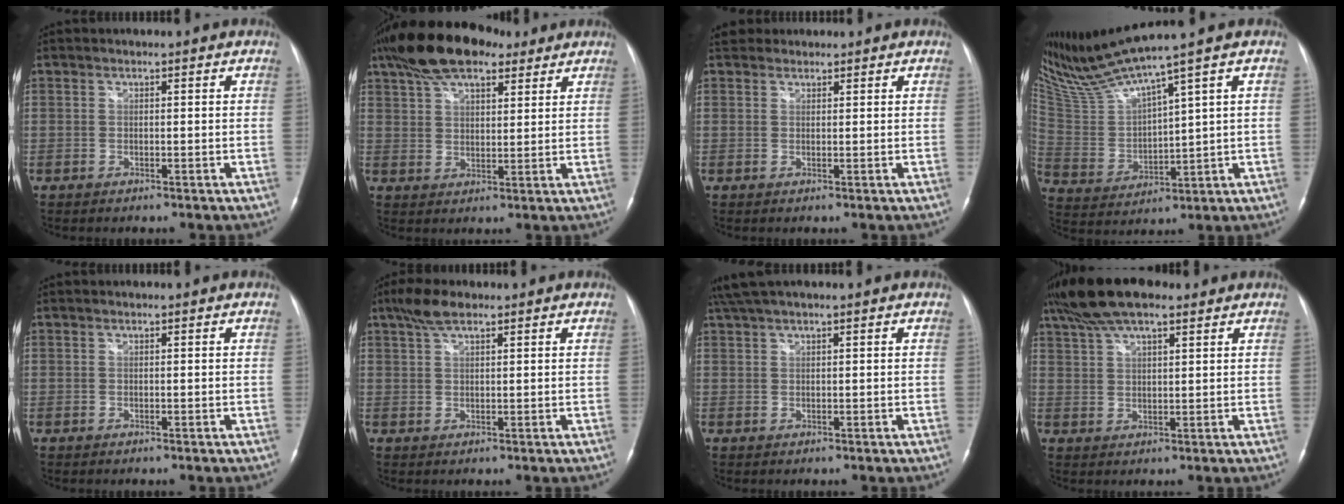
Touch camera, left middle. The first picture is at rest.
{"total": 13.8, "force": [9.9, 5.3, 8.1], "torque": [-0.154, 0.041, 0.171]}
{"total": 3.0, "force": [2.4, 1.7, 0.2], "torque": [0.001, 0.020, 0.037]}
{"total": 11.5, "force": [9.8, -1.9, 5.8], "torque": [-0.128, -0.003, 0.204]}
{"total": 0.0}
{"total": 4.4, "force": [3.1, 1.4, 2.8], "torque": [-0.063, 0.017, 0.059]}
{"total": 5.2, "force": [4.1, 0.6, 3.1], "torque": [-0.059, 0.042, 0.078]}
{"total": 11.2, "force": [8.4, 3.0, 6.8], "torque": [-0.132, 0.038, 0.149]}